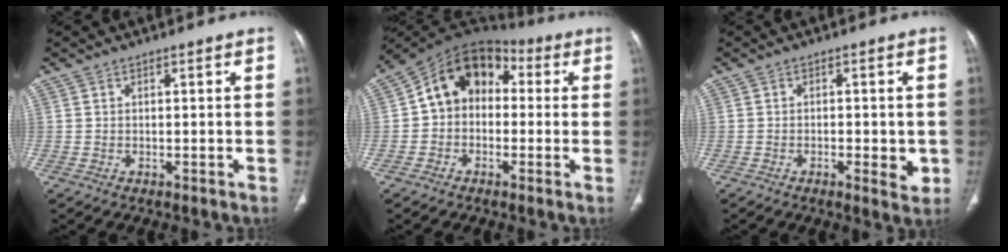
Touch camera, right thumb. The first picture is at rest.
{"total": 12.1, "force": [0.9, 9.4, 7.6], "torque": [-0.093, 0.047, -0.001]}
{"total": 4.3, "force": [-1.1, 1.7, 3.8], "torque": [-0.047, -0.005, -0.013]}